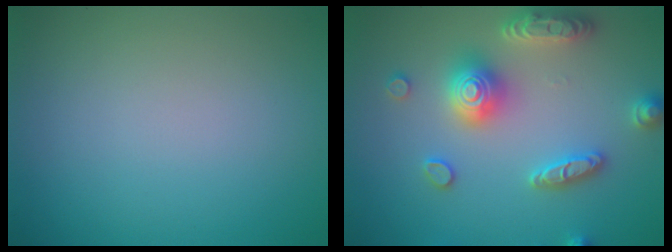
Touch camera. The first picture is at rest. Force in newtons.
{"total": 5.3, "press": 5.3, "slide": 0.8}